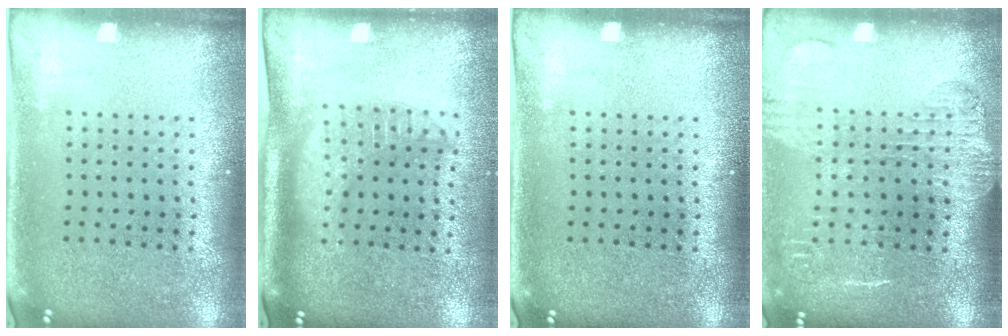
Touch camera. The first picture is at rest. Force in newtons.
{"total": 1.8, "press": 1.5, "slide": 1.0}
{"total": 0.0}
{"total": 1.8, "press": 1.5, "slide": 1.0}